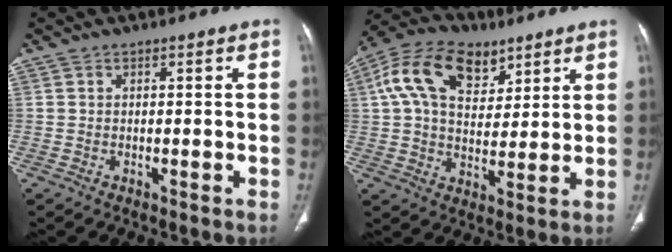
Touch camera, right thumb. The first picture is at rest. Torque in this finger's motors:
{"motor_torque": [0.21, 0.36, 0.57, -0.45, 0.22]}